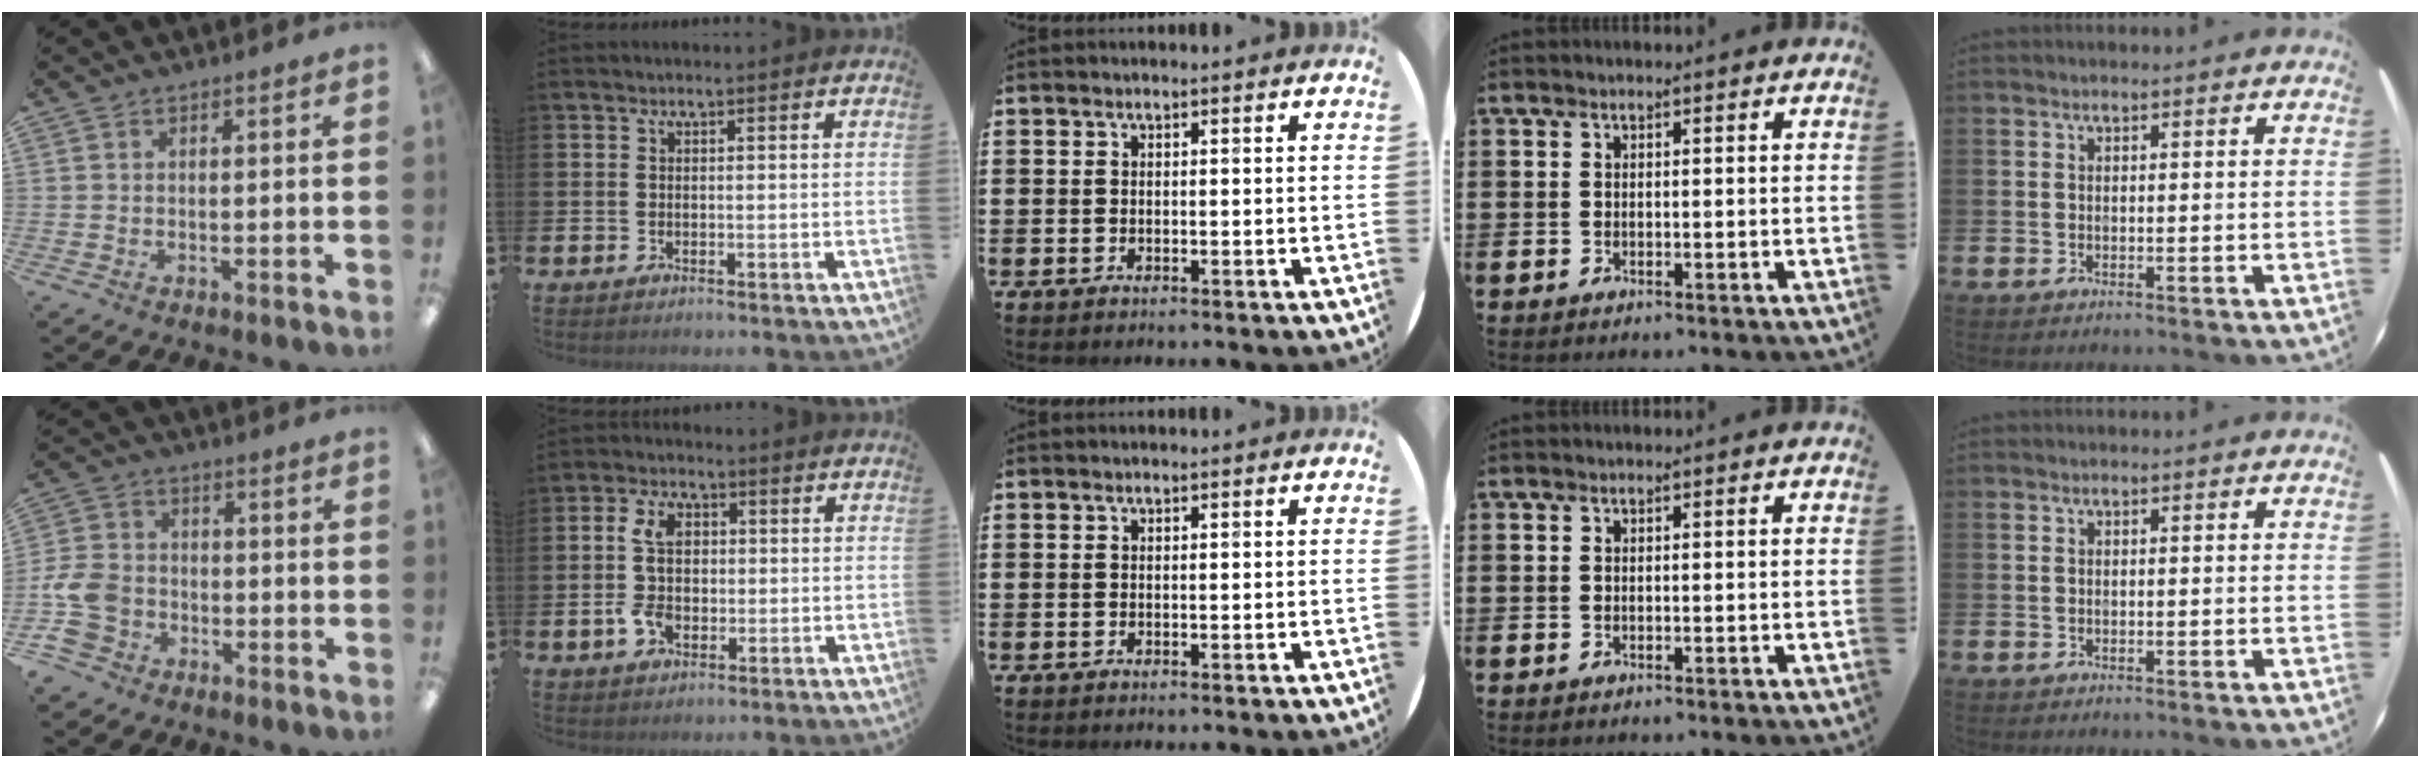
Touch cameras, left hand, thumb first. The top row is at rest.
{"thumb": {"total": 10.1, "force": [-4.2, 8.1, 4.4], "torque": [-0.115, 0.035, -0.076]}, "index": {"total": 7.2, "force": [0.3, 4.7, 5.5], "torque": [-0.117, 0.012, 0.001]}}